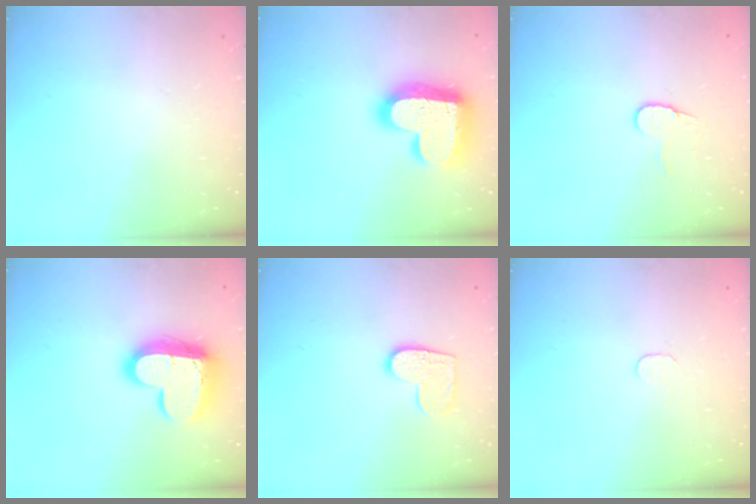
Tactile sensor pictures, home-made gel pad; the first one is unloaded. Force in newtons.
{"total": 22.1, "press": 22.0, "slide": 1.5}
{"total": 7.3, "press": 7.3, "slide": 0.4}
{"total": 16.4, "press": 16.3, "slide": 1.5}
{"total": 8.9, "press": 8.9, "slide": 0.5}
{"total": 3.1, "press": 3.1, "slide": 0.3}